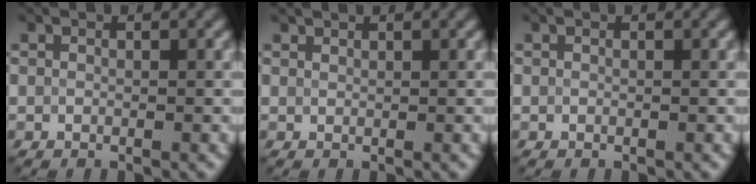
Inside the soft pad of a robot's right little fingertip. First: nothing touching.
{"total": 0.6, "force": [0.6, -0.2, -0.1], "torque": [-0.020, -0.007, 0.024]}
{"total": 0.0}